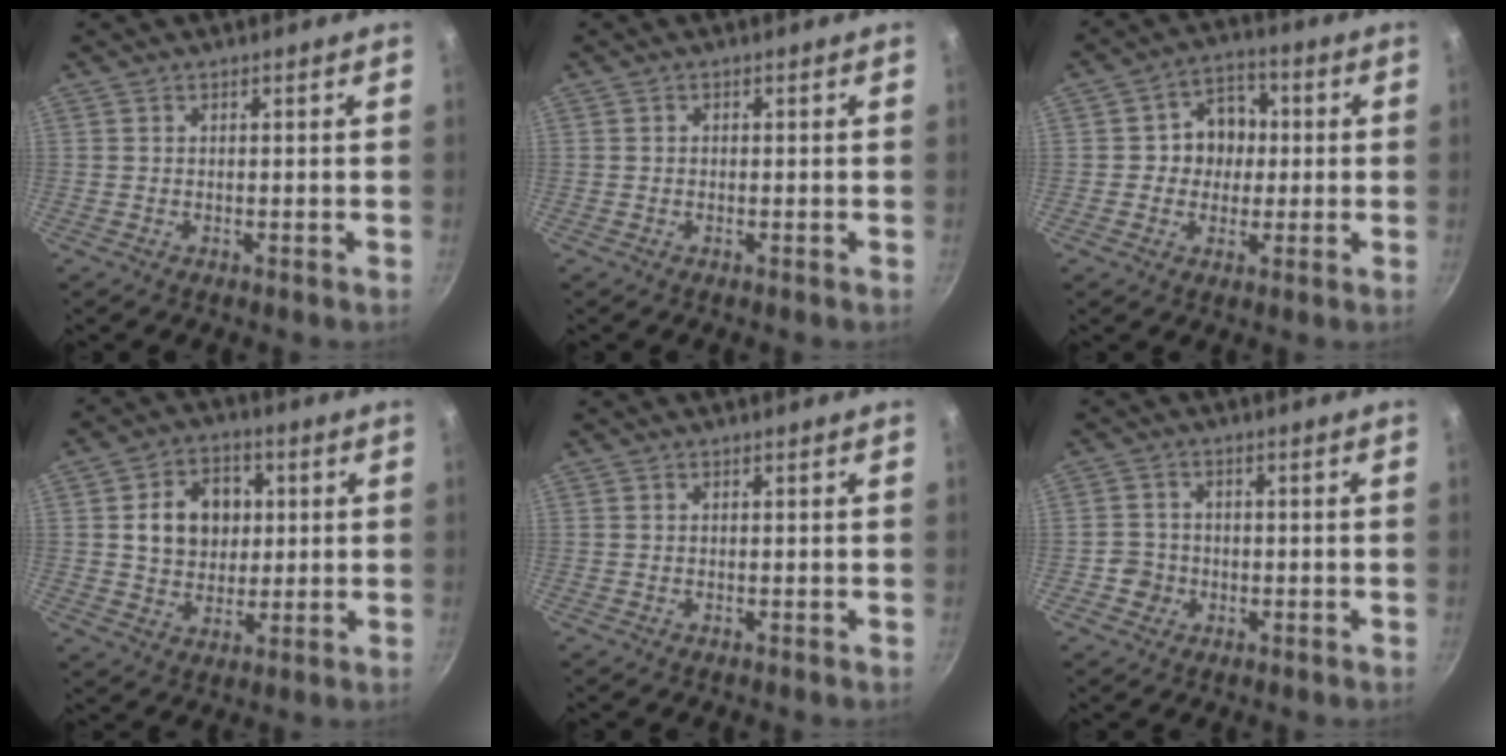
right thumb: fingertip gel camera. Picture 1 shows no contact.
{"total": 0.5, "force": [0.0, 0.5, 0.2], "torque": [-0.002, 0.003, -0.001]}
{"total": 8.3, "force": [0.4, 7.3, 4.0], "torque": [-0.011, 0.011, -0.005]}
{"total": 11.5, "force": [2.0, 9.2, 6.6], "torque": [-0.073, 0.004, 0.031]}
{"total": 0.0}
{"total": 3.7, "force": [-1.1, 3.4, 0.6], "torque": [0.008, 0.015, -0.021]}